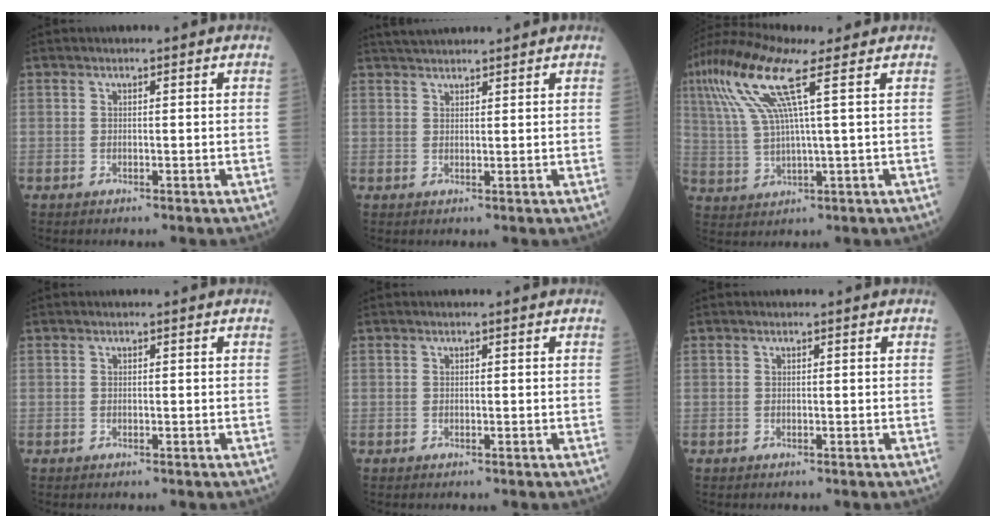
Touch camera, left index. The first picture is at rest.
{"total": 5.8, "force": [5.3, 0.9, 2.1], "torque": [-0.035, 0.035, 0.090]}
{"total": 11.2, "force": [5.1, 0.5, 9.9], "torque": [-0.227, 0.018, 0.101]}
{"total": 0.0}
{"total": 0.0}
{"total": 0.0}